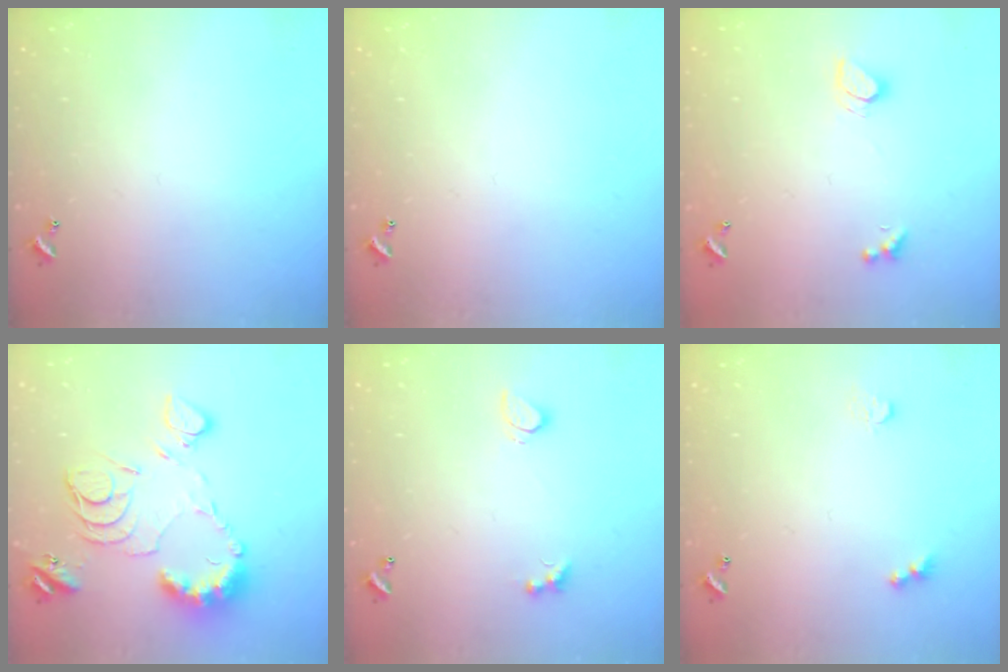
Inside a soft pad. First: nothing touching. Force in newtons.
{"total": 0.0}
{"total": 2.5, "press": 2.4, "slide": 0.6}
{"total": 14.4, "press": 14.4, "slide": 1.2}
{"total": 3.0, "press": 2.7, "slide": 1.1}
{"total": 2.9, "press": 2.8, "slide": 0.7}